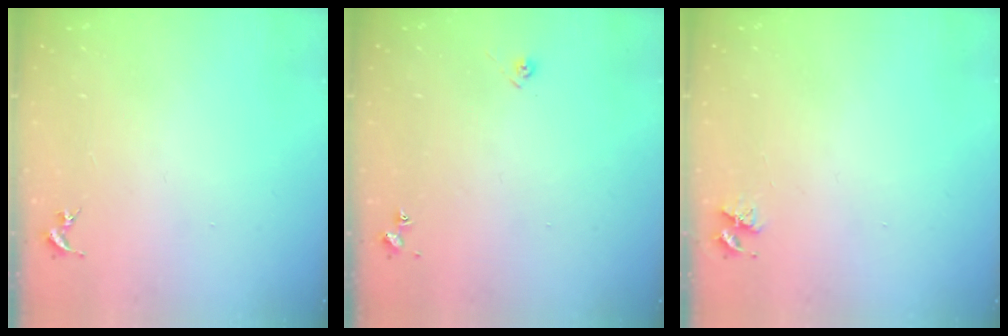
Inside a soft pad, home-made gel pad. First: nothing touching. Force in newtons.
{"total": 4.8, "press": 4.7, "slide": 0.6}
{"total": 3.6, "press": 3.6, "slide": 0.5}